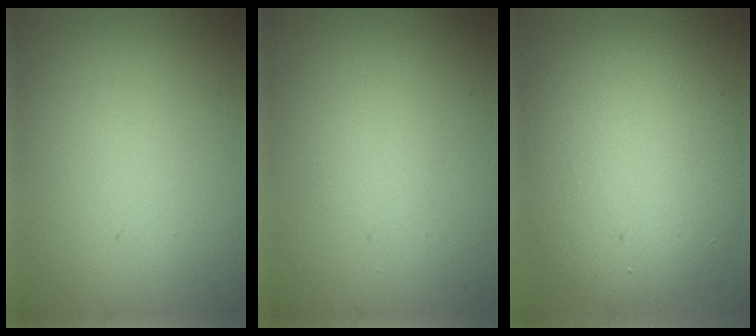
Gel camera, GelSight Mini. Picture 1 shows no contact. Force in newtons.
{"total": 1.0, "press": 0.9, "slide": 0.1}
{"total": 9.5, "press": 9.4, "slide": 0.5}